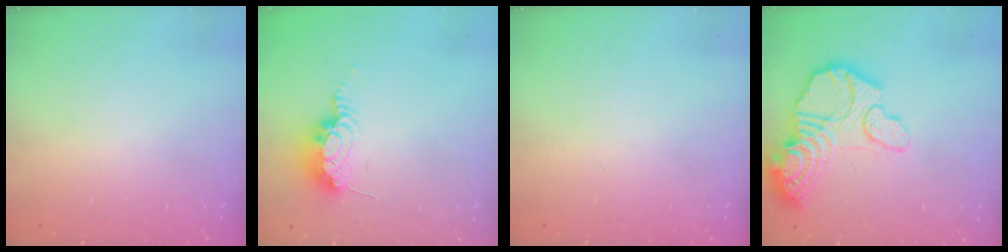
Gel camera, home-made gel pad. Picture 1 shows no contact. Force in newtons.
{"total": 13.0, "press": 9.9, "slide": 8.4}
{"total": 0.0}
{"total": 22.0, "press": 21.9, "slide": 2.4}